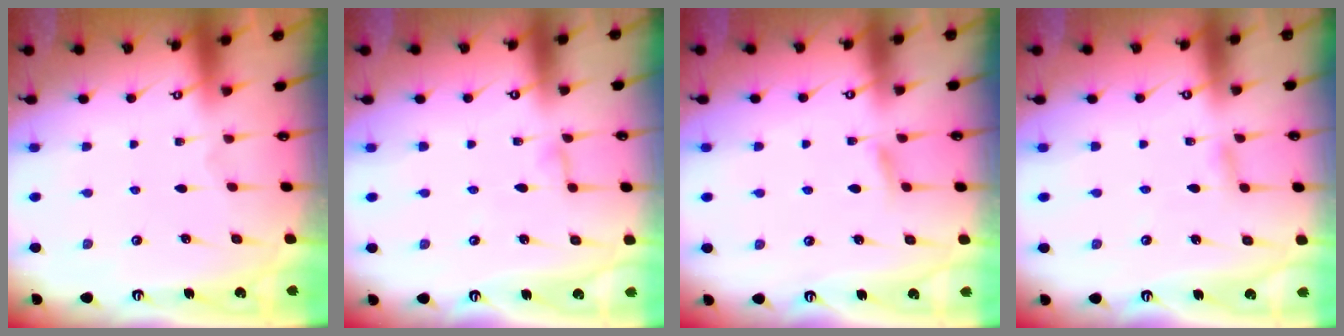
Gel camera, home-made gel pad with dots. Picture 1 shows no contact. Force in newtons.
{"total": 2.5, "press": 2.5, "slide": 0.2}
{"total": 4.9, "press": 4.8, "slide": 0.7}
{"total": 5.3, "press": 5.3, "slide": 0.5}